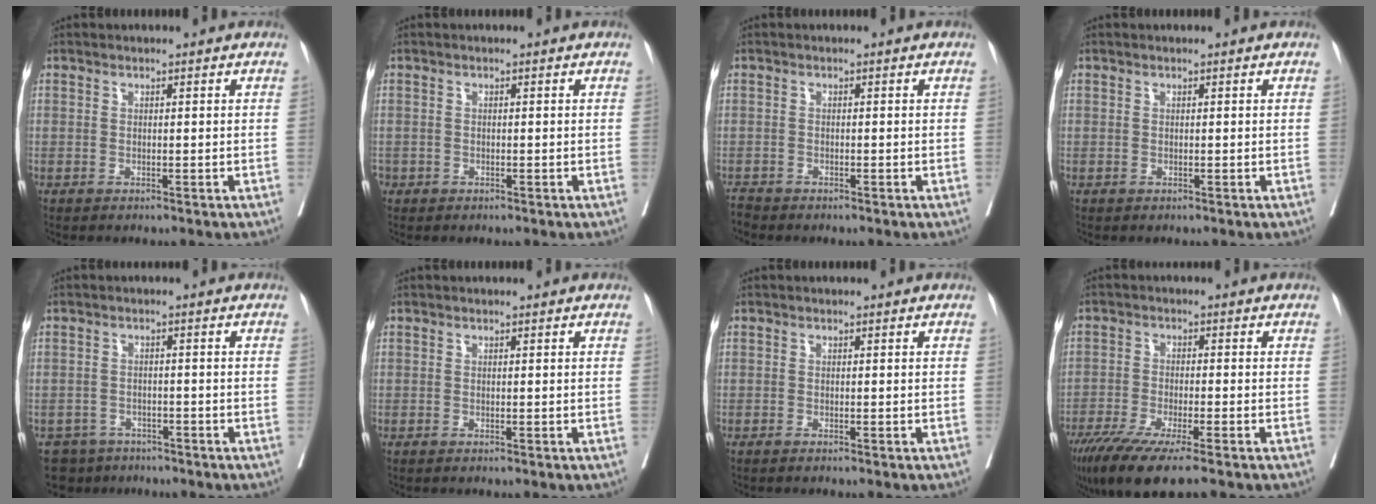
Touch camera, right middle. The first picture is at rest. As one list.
[{"total": 0.9, "force": [-0.5, 0.8, 0.1], "torque": [-0.008, 0.002, -0.008]}, {"total": 1.3, "force": [-1.3, 0.2, 0.0], "torque": [-0.006, -0.007, -0.025]}, {"total": 0.0}, {"total": 4.5, "force": [-3.6, 2.7, -0.5], "torque": [0.011, 0.004, -0.057]}, {"total": 0.0}, {"total": 1.1, "force": [-0.9, -0.1, 0.5], "torque": [-0.009, -0.002, -0.013]}, {"total": 10.7, "force": [-7.8, 0.9, 7.3], "torque": [-0.116, -0.025, -0.128]}]